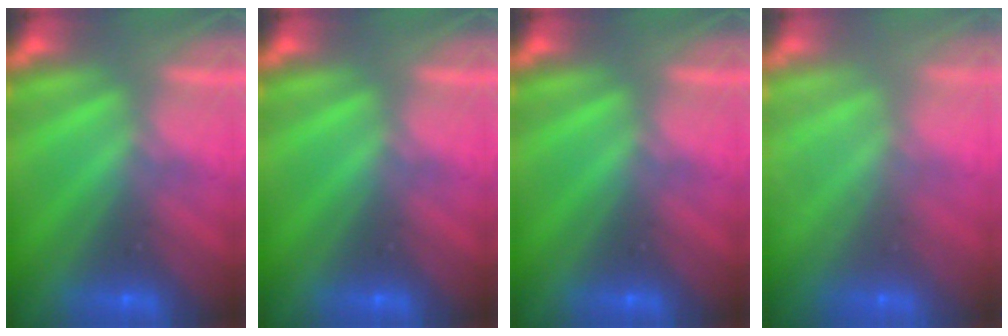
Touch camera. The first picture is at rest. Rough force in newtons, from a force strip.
{"total": 0.0}
{"total": 0.0}
{"total": 7.2}